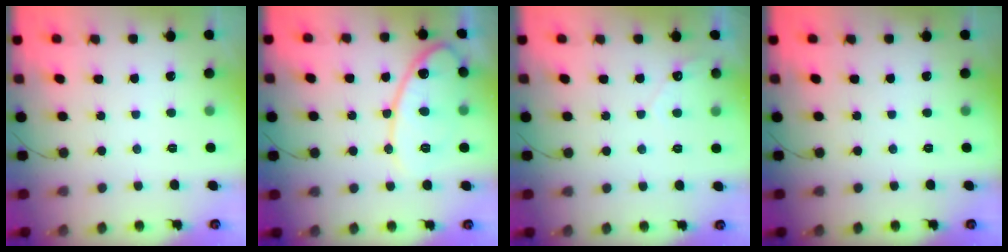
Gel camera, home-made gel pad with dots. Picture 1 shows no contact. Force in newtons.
{"total": 14.7, "press": 14.7, "slide": 1.1}
{"total": 2.7, "press": 2.7, "slide": 0.2}
{"total": 0.0}